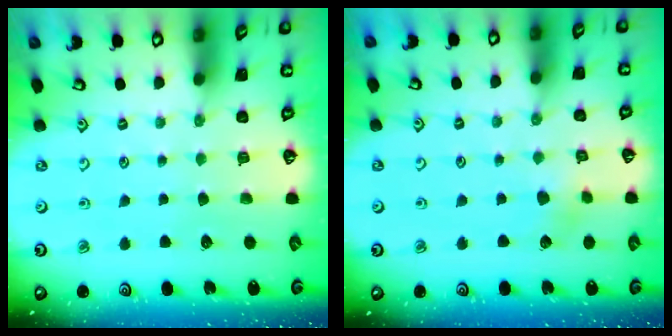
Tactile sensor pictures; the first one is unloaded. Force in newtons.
{"total": 2.9, "press": 2.9, "slide": 0.3}